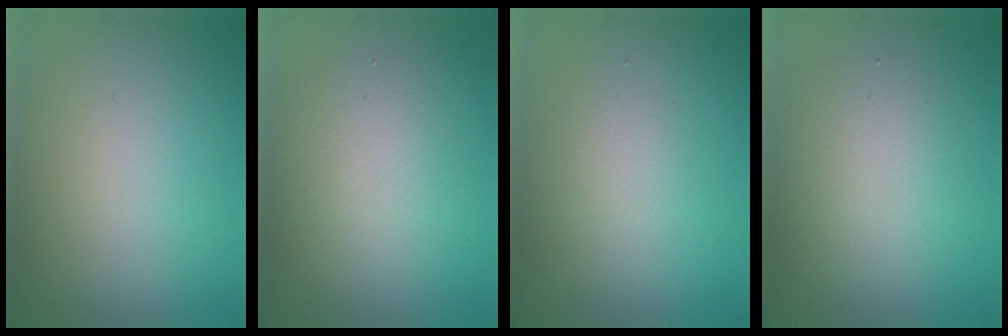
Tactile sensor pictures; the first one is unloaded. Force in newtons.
{"total": 2.8, "press": 2.8, "slide": 0.1}
{"total": 1.5, "press": 1.5, "slide": 0.1}
{"total": 3.5, "press": 3.5, "slide": 0.1}